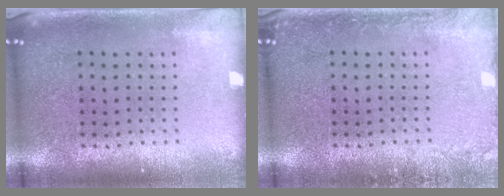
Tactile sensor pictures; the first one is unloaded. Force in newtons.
{"total": 1.6, "press": 1.6, "slide": 0.3}